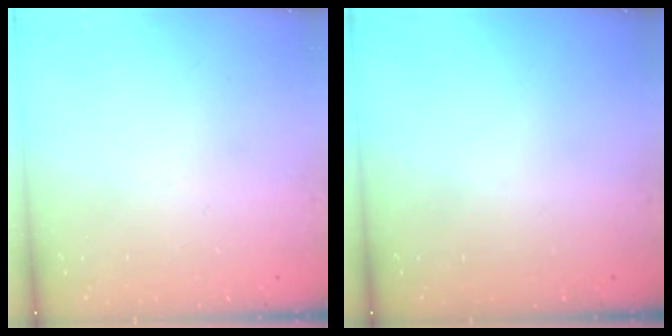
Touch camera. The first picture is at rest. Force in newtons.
{"total": 0.0}